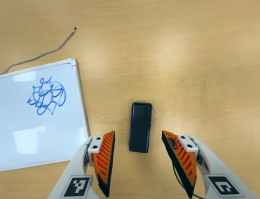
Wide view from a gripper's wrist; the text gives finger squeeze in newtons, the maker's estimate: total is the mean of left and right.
{"total": 0.0}